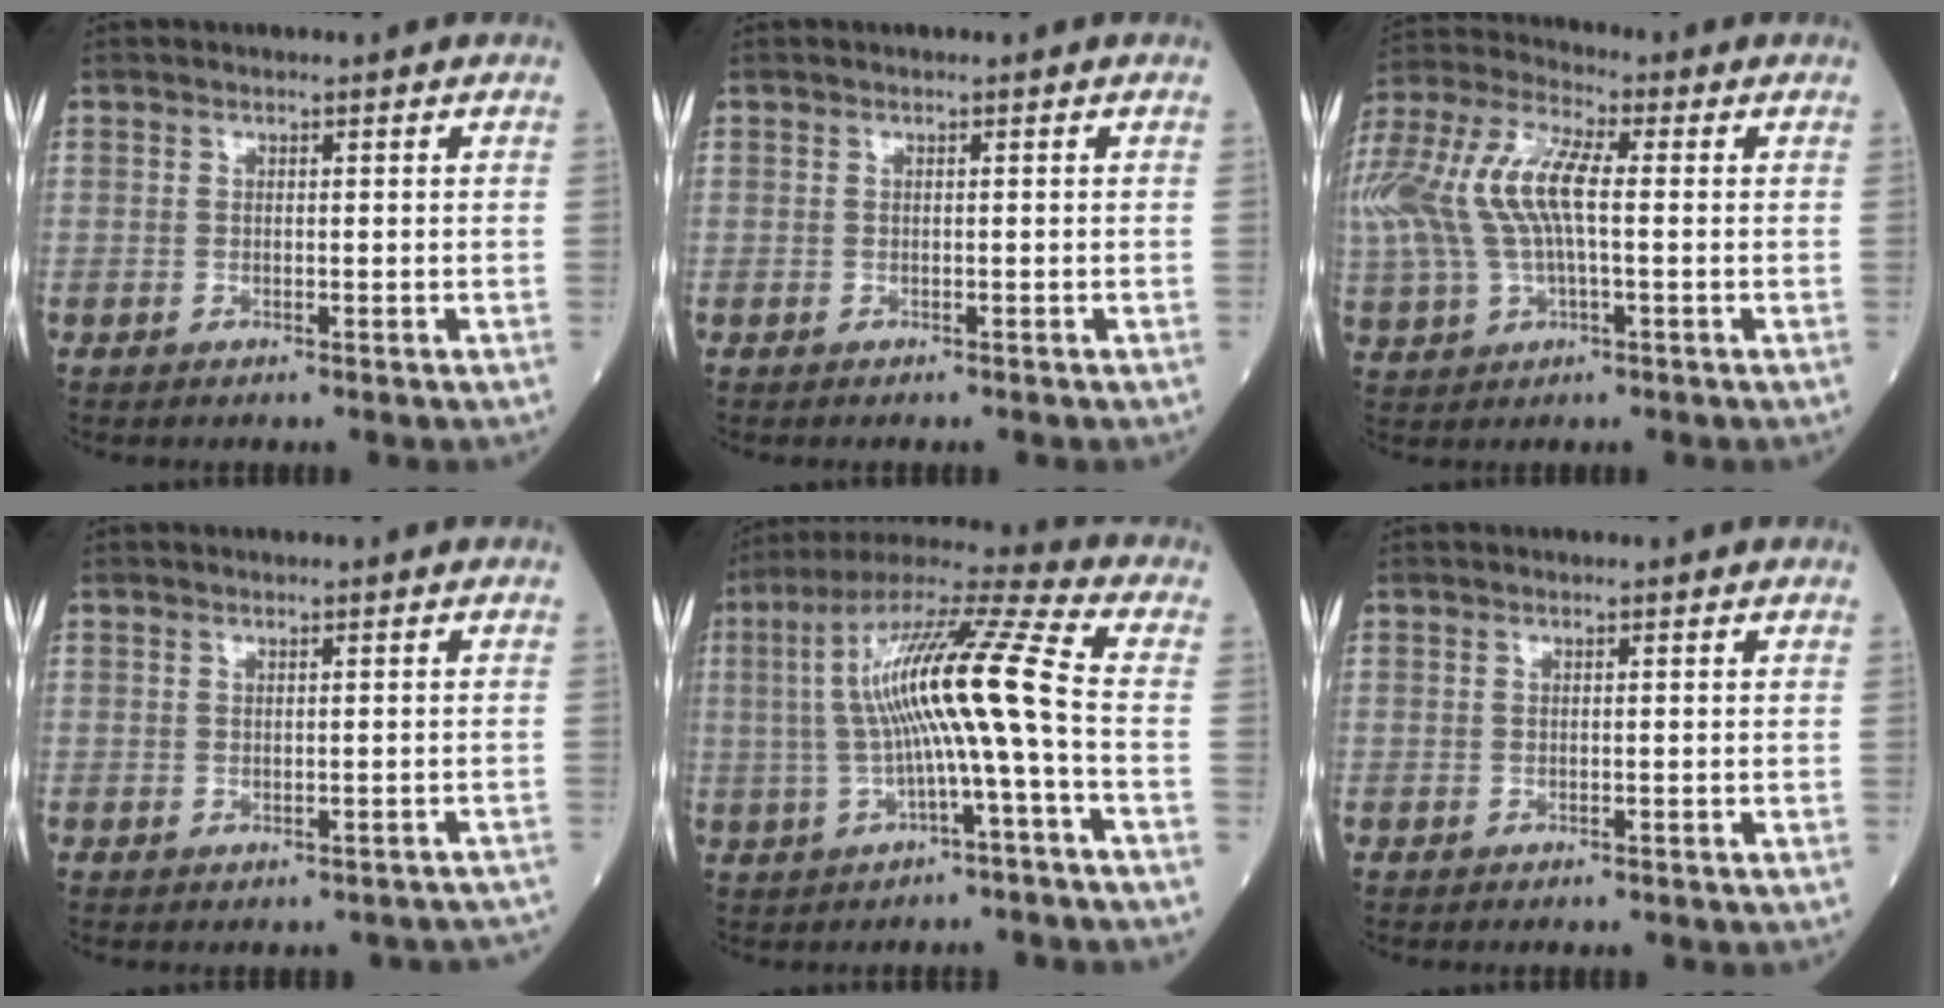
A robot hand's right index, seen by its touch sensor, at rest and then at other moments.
{"total": 0.0}
{"total": 17.6, "force": [1.3, 7.0, 16.0], "torque": [-0.379, 0.022, 0.023]}
{"total": 9.6, "force": [-8.8, 3.7, 1.5], "torque": [-0.003, 0.032, -0.082]}
{"total": 14.4, "force": [-0.5, -0.2, 14.4], "torque": [-0.261, 0.034, -0.014]}
{"total": 0.7, "force": [-0.6, 0.2, 0.3], "torque": [-0.009, 0.000, -0.008]}